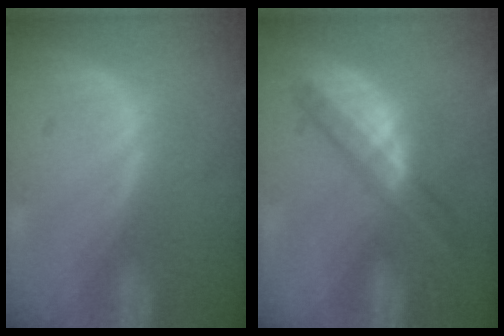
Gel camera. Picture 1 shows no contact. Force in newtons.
{"total": 5.4, "press": 5.3, "slide": 0.8}